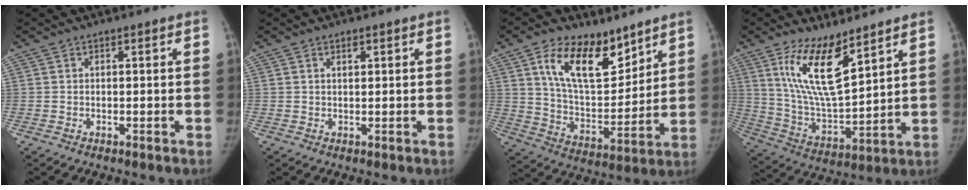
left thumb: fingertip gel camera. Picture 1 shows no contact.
{"total": 1.2, "force": [0.7, 0.5, 0.8], "torque": [-0.010, -0.002, 0.010]}
{"total": 16.5, "force": [9.9, 8.3, 10.2], "torque": [-0.127, -0.062, 0.183]}
{"total": 14.8, "force": [8.8, 4.9, 10.9], "torque": [-0.183, -0.059, 0.182]}